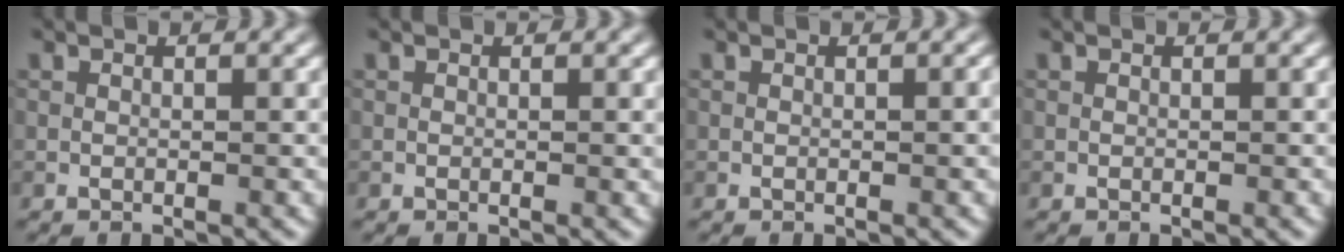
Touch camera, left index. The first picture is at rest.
{"total": 0.0}
{"total": 0.6, "force": [0.0, 0.1, 0.6], "torque": [-0.008, 0.001, 0.000]}
{"total": 0.0}